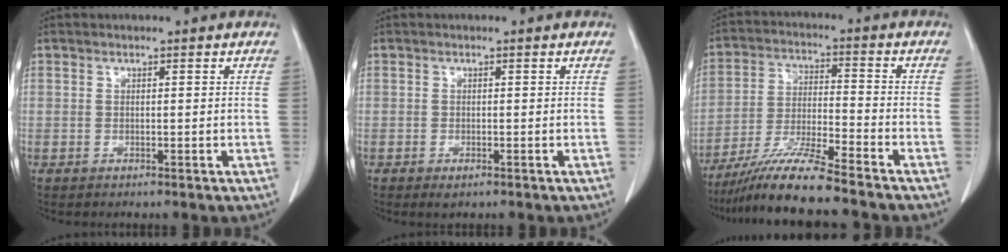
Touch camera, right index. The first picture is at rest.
{"total": 0.7, "force": [-0.4, 0.4, 0.3], "torque": [-0.007, 0.000, 0.000]}
{"total": 11.4, "force": [-9.5, -0.7, 6.3], "torque": [-0.118, -0.021, -0.176]}